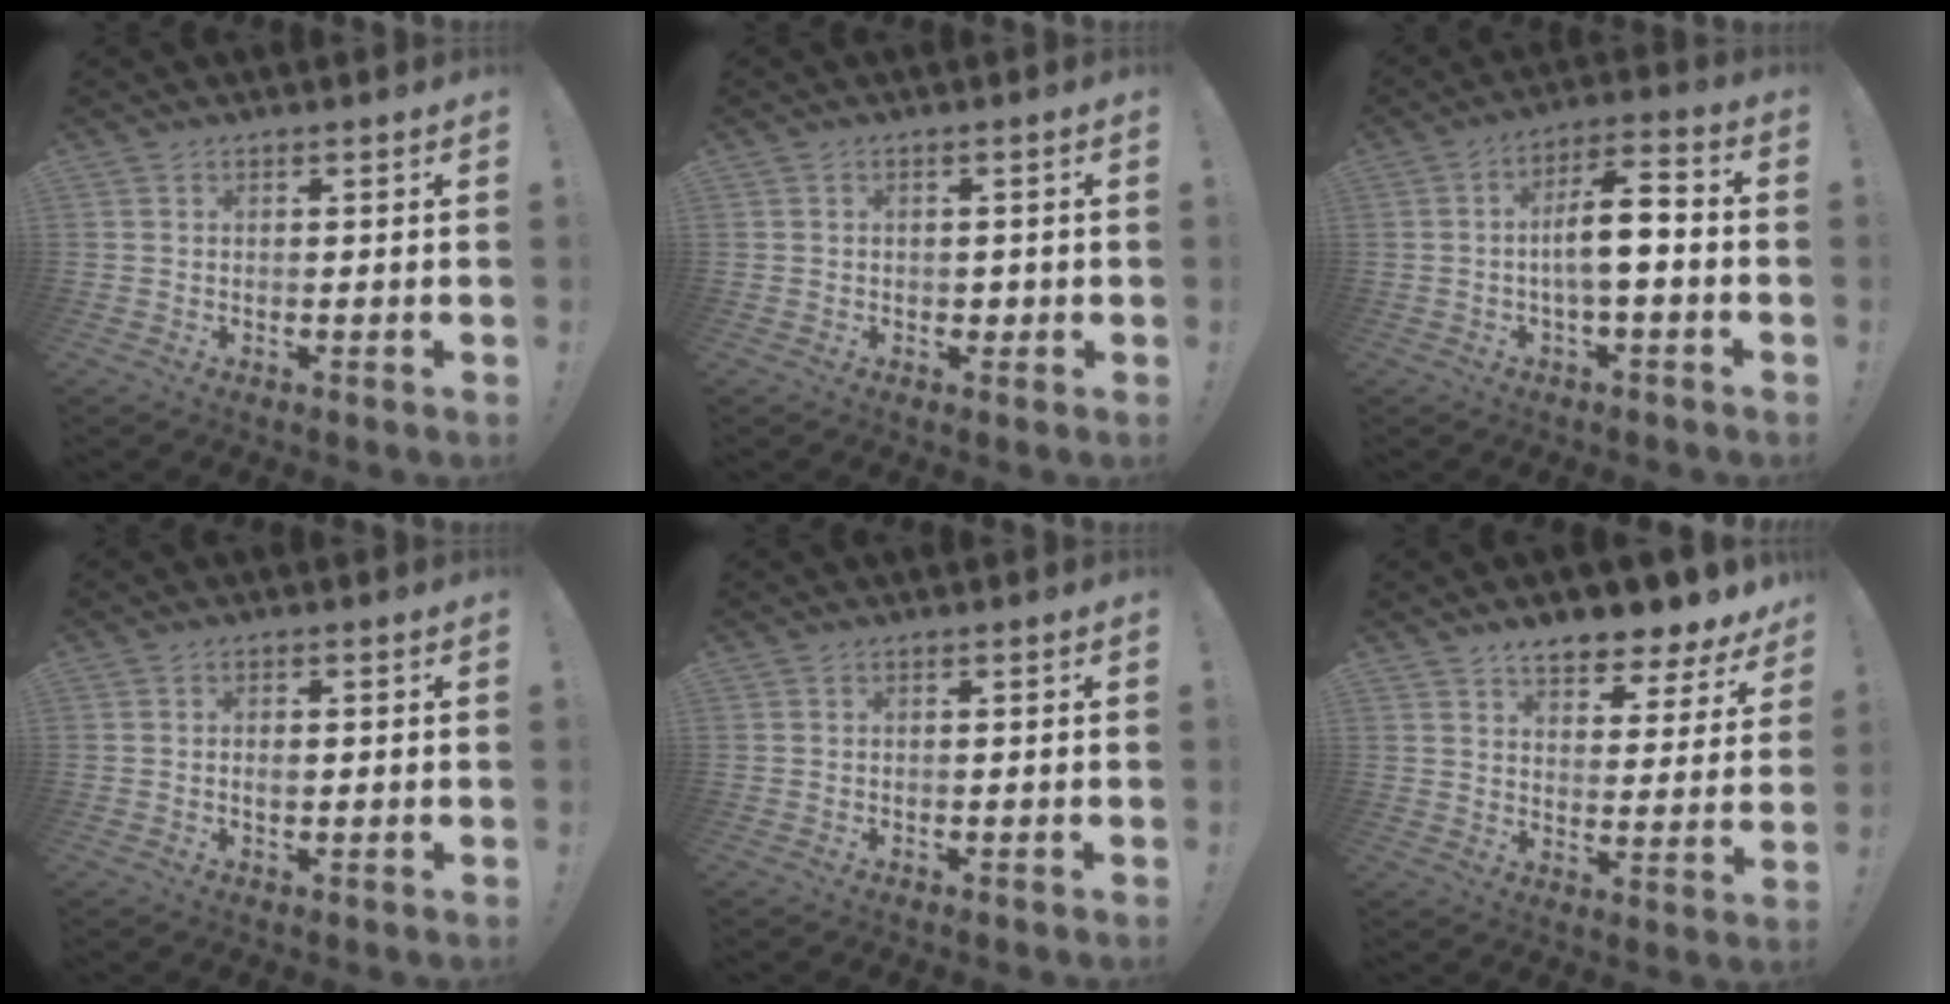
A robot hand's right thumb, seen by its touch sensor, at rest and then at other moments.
{"total": 1.7, "force": [-0.2, 1.5, 0.7], "torque": [-0.004, 0.002, -0.005]}
{"total": 10.5, "force": [-1.2, 3.1, 10.0], "torque": [-0.160, 0.006, -0.026]}
{"total": 1.5, "force": [0.1, 1.1, 1.0], "torque": [-0.011, 0.004, -0.002]}
{"total": 0.0}
{"total": 8.5, "force": [7.4, 2.5, 3.6], "torque": [-0.055, -0.061, 0.131]}